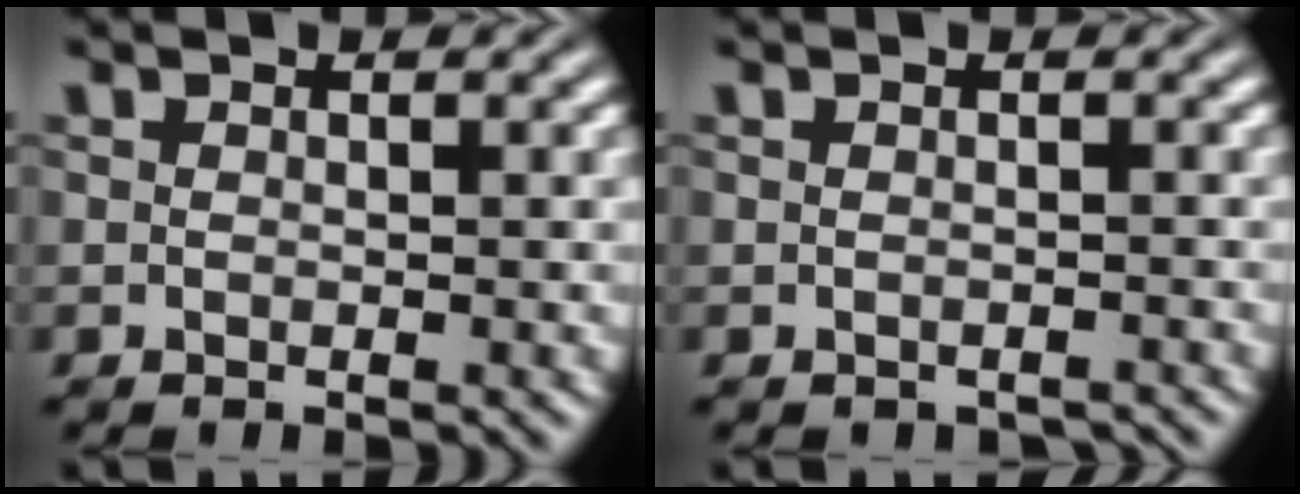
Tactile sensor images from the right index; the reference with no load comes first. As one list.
[{"total": 1.3, "force": [-1.3, -0.1, 0.0], "torque": [-0.001, -0.006, -0.016]}]